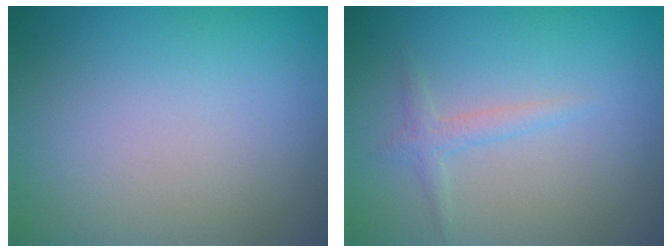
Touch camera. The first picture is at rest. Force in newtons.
{"total": 1.3, "press": 1.3, "slide": 0.0}